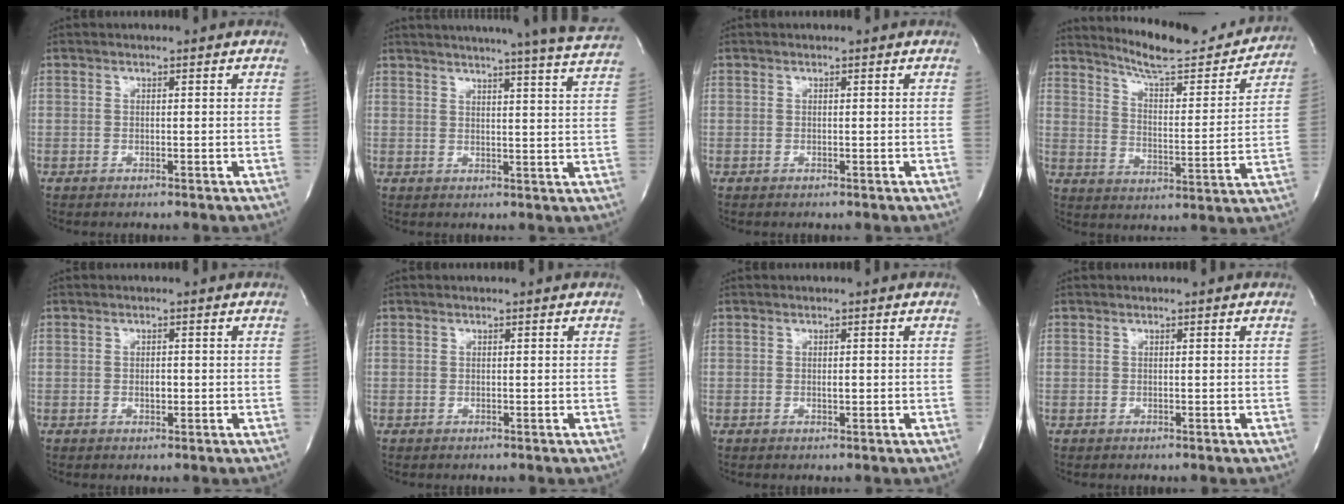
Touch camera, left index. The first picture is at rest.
{"total": 20.6, "force": [19.0, -1.3, 7.9], "torque": [-0.122, -0.048, 0.226]}
{"total": 0.0}
{"total": 18.8, "force": [17.4, 2.6, 6.8], "torque": [-0.099, -0.026, 0.240]}
{"total": 1.2, "force": [-0.2, 0.6, 1.0], "torque": [-0.020, 0.000, -0.002]}
{"total": 0.0}
{"total": 0.7, "force": [-0.1, 0.2, 0.6], "torque": [-0.014, -0.001, -0.001]}
{"total": 0.0}